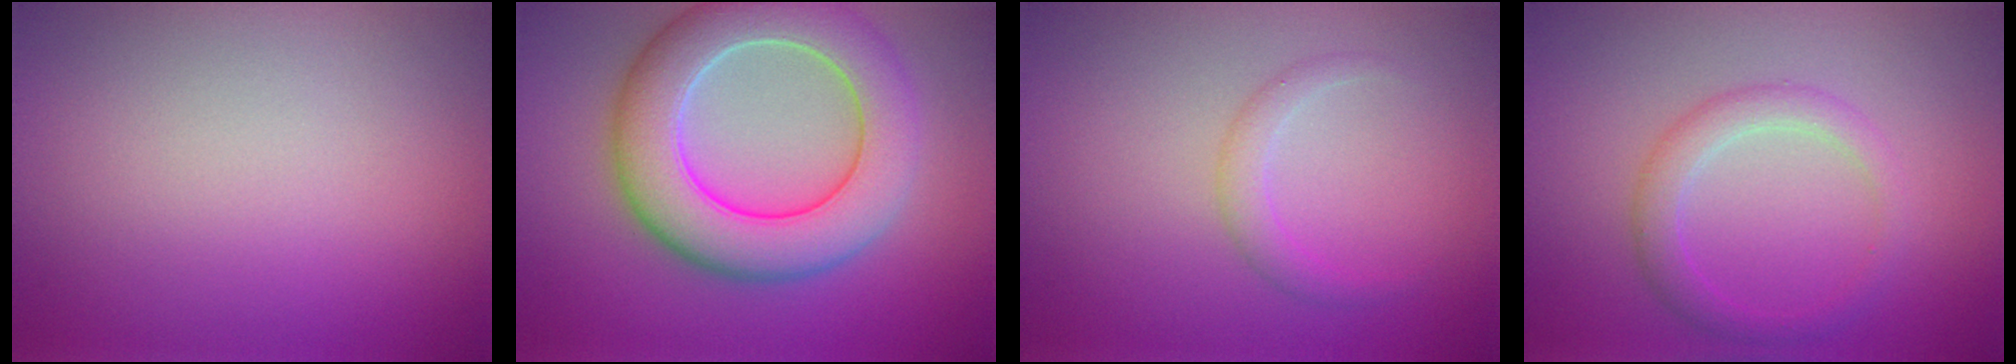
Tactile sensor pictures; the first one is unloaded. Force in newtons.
{"total": 8.8, "press": 8.8, "slide": 0.8}
{"total": 1.5, "press": 1.5, "slide": 0.1}
{"total": 2.5, "press": 2.5, "slide": 0.2}